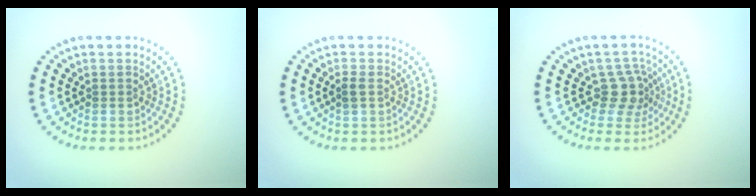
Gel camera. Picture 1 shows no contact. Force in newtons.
{"total": 0.9, "press": 0.9, "slide": 0.2}
{"total": 2.7, "press": 2.1, "slide": 1.8}